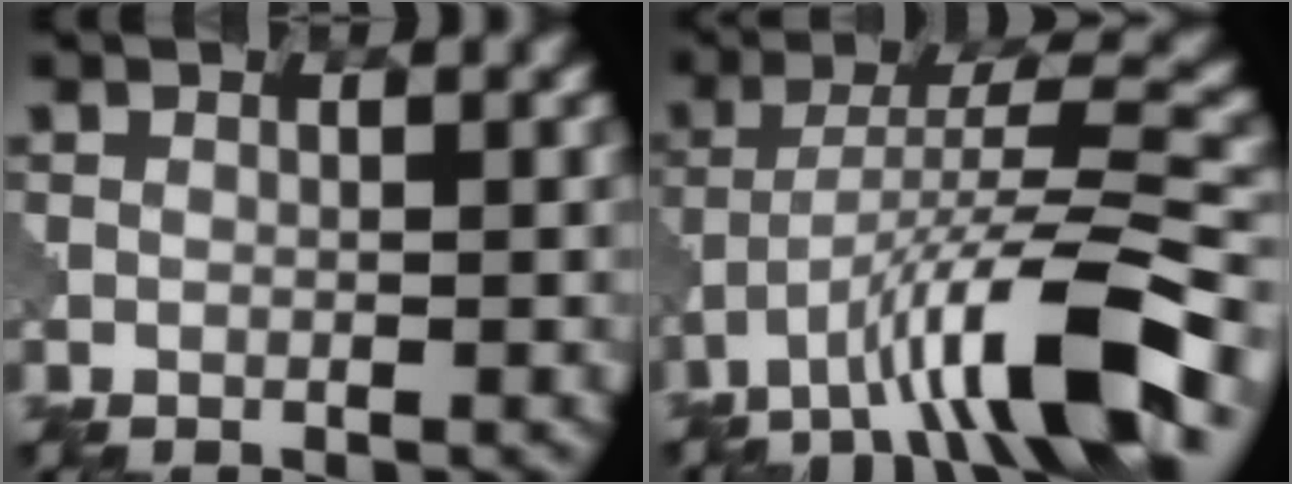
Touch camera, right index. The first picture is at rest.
{"total": 9.5, "force": [-5.6, 1.5, 7.6], "torque": [-0.126, 0.016, -0.093]}